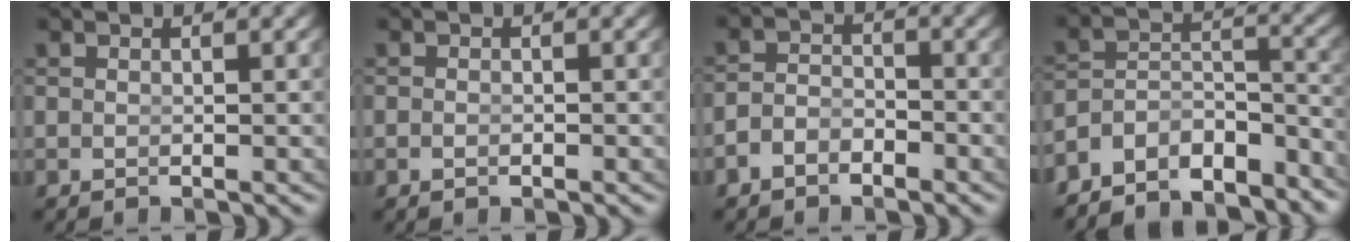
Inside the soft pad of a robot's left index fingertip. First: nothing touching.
{"total": 0.7, "force": [-0.6, 0.0, 0.2], "torque": [-0.008, -0.006, -0.008]}
{"total": 2.9, "force": [-2.3, 1.6, 0.8], "torque": [-0.013, -0.013, -0.036]}
{"total": 9.9, "force": [-7.1, 5.9, 3.6], "torque": [-0.066, -0.044, -0.111]}